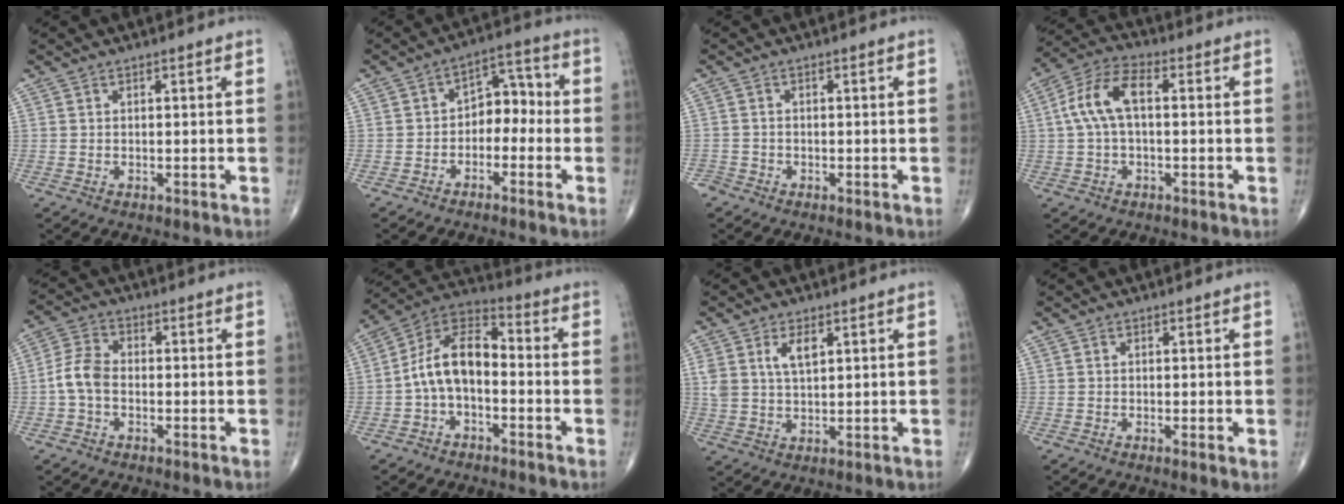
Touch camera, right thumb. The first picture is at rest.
{"total": 7.0, "force": [-1.8, 4.8, 4.8], "torque": [-0.038, 0.043, -0.044]}
{"total": 1.5, "force": [-1.2, 1.0, -0.1], "torque": [0.005, 0.003, -0.027]}
{"total": 9.1, "force": [0.8, 4.5, 7.9], "torque": [-0.170, 0.034, 0.009]}
{"total": 5.6, "force": [-1.2, 3.6, 4.1], "torque": [-0.085, 0.019, -0.034]}
{"total": 11.0, "force": [-2.0, 6.3, 8.8], "torque": [-0.151, 0.048, -0.051]}
{"total": 5.4, "force": [2.3, 2.7, 4.1], "torque": [-0.076, -0.006, 0.049]}
{"total": 1.6, "force": [-0.2, 0.2, 1.6], "torque": [-0.033, -0.007, -0.007]}